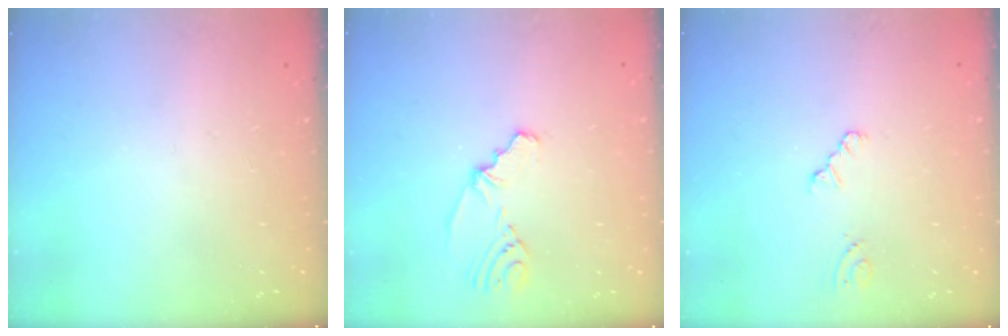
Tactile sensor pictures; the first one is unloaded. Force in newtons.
{"total": 4.8, "press": 1.5, "slide": 4.6}
{"total": 1.3, "press": 1.2, "slide": 0.2}